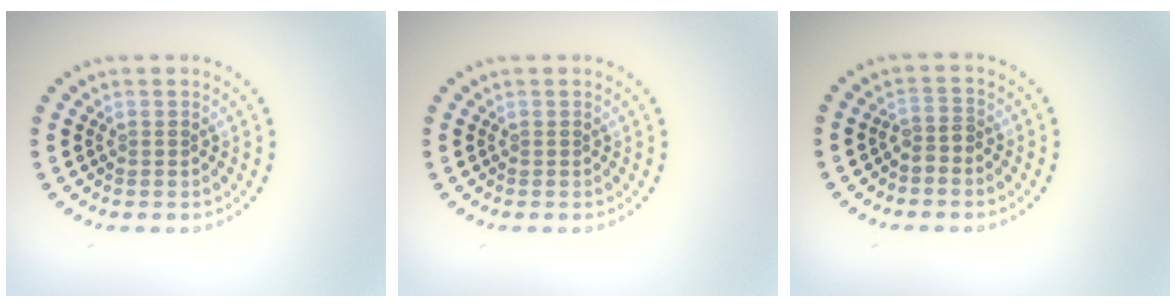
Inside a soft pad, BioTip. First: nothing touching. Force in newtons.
{"total": 0.0}
{"total": 1.5, "press": 1.2, "slide": 0.9}